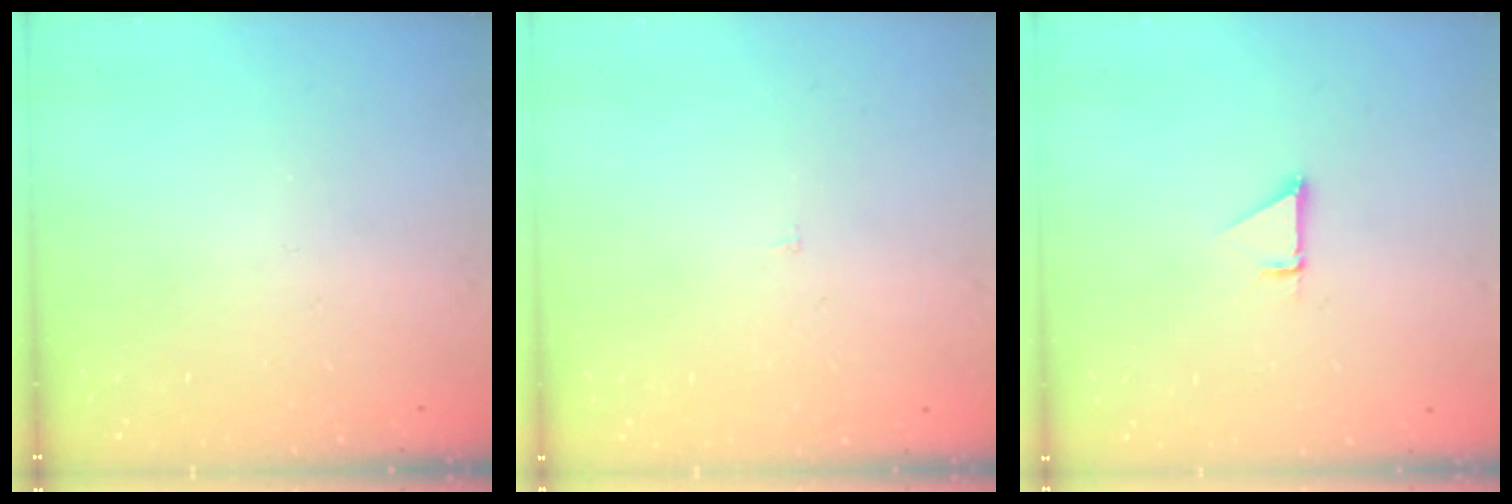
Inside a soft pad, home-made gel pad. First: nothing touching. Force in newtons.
{"total": 1.8, "press": 1.8, "slide": 0.1}
{"total": 0.9, "press": 0.9, "slide": 0.1}